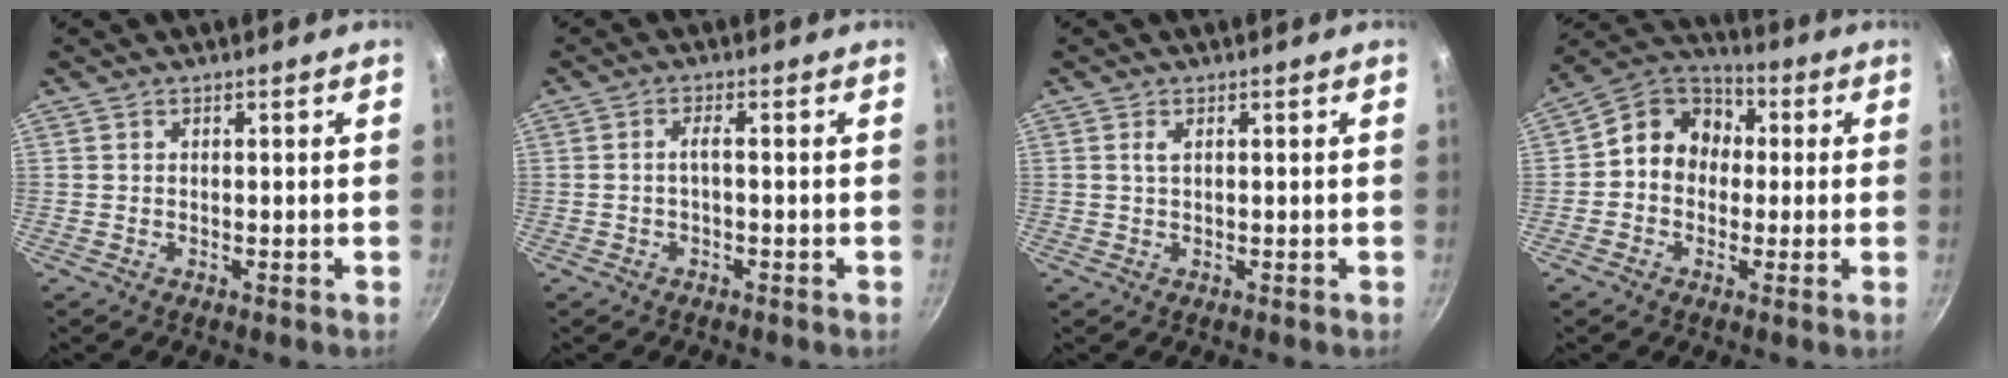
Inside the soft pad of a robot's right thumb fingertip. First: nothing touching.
{"total": 1.9, "force": [-0.5, 0.5, 1.7], "torque": [-0.040, 0.014, -0.009]}
{"total": 1.3, "force": [0.4, 0.6, 1.1], "torque": [-0.020, 0.001, 0.008]}
{"total": 11.2, "force": [0.6, 9.6, 5.8], "torque": [-0.053, 0.030, -0.015]}